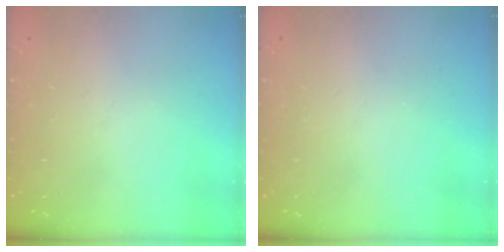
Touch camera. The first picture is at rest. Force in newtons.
{"total": 0.0}